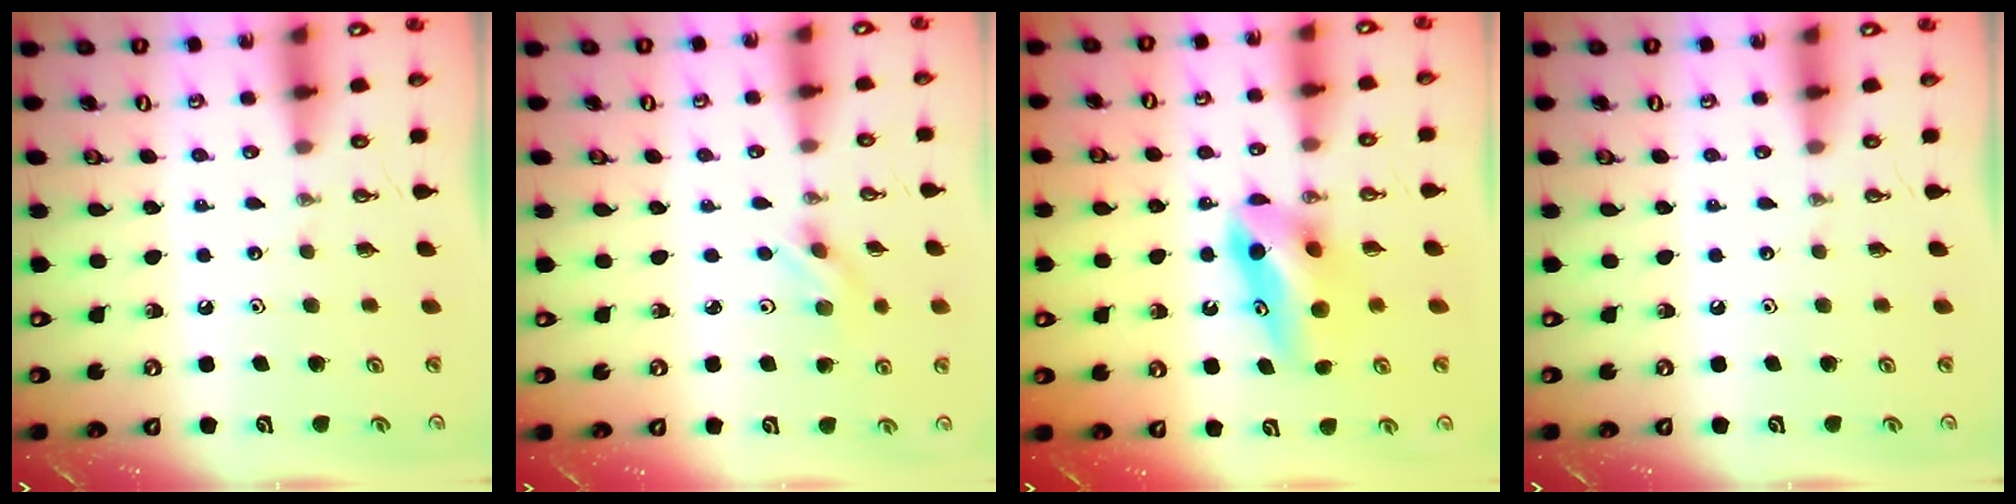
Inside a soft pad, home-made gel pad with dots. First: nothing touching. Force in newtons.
{"total": 2.3, "press": 2.1, "slide": 0.8}
{"total": 8.8, "press": 8.6, "slide": 1.4}
{"total": 0.0}